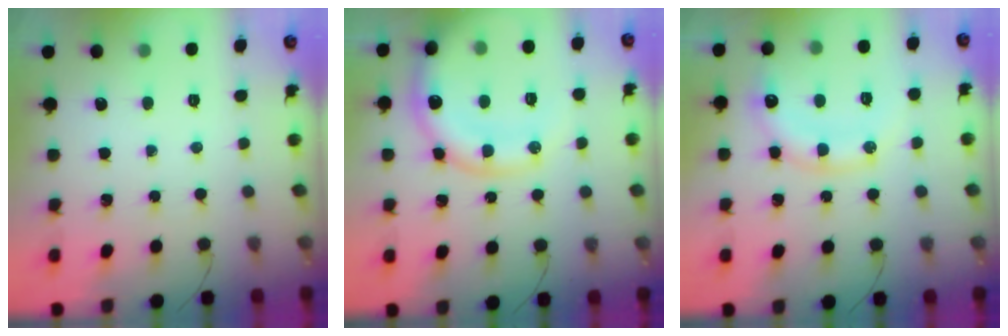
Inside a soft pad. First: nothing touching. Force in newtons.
{"total": 17.6, "press": 17.3, "slide": 3.2}
{"total": 14.3, "press": 14.2, "slide": 1.7}